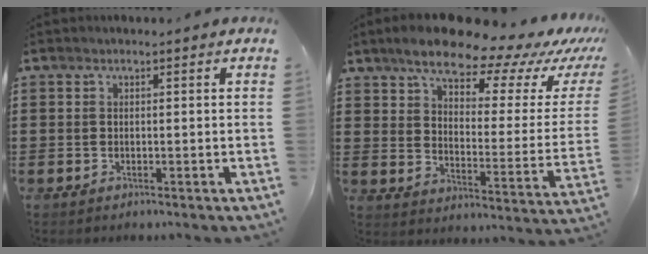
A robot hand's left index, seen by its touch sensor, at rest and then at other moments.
{"total": 12.2, "force": [10.2, 3.5, 5.8], "torque": [-0.112, -0.066, 0.167]}